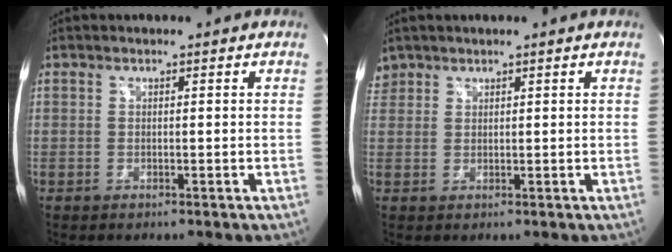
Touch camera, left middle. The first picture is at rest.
{"total": 2.1, "force": [1.7, 1.2, -0.1], "torque": [0.003, 0.014, 0.034]}